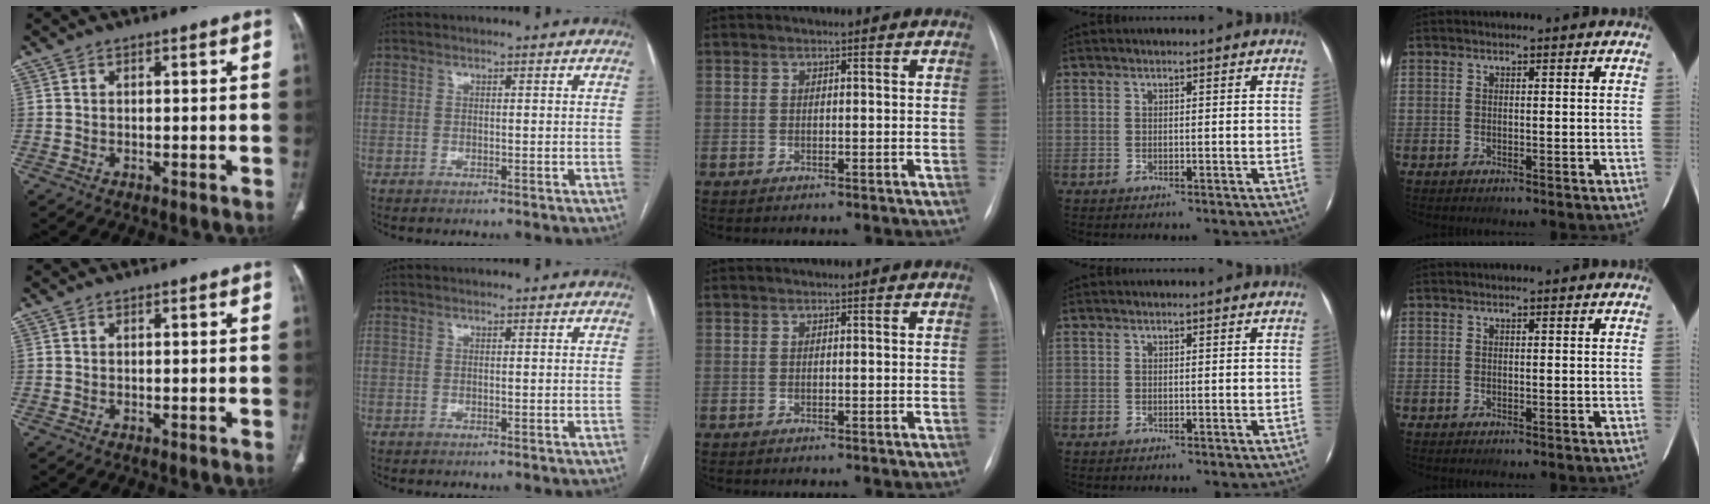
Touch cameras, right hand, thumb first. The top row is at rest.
{}